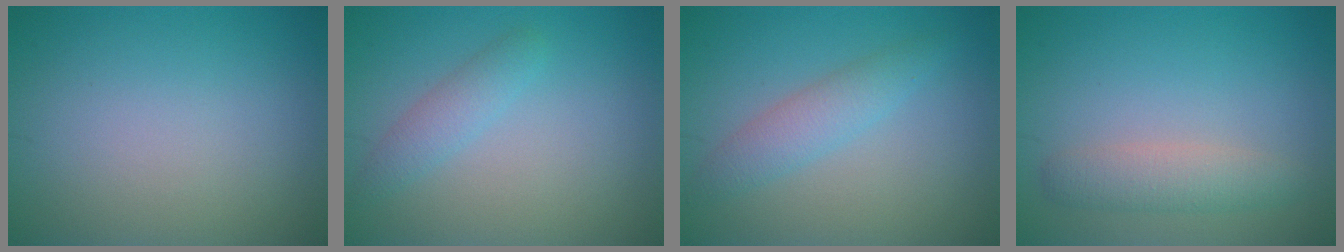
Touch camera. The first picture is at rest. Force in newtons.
{"total": 1.9, "press": 1.9, "slide": 0.1}
{"total": 2.7, "press": 2.7, "slide": 0.1}
{"total": 2.7, "press": 2.7, "slide": 0.1}